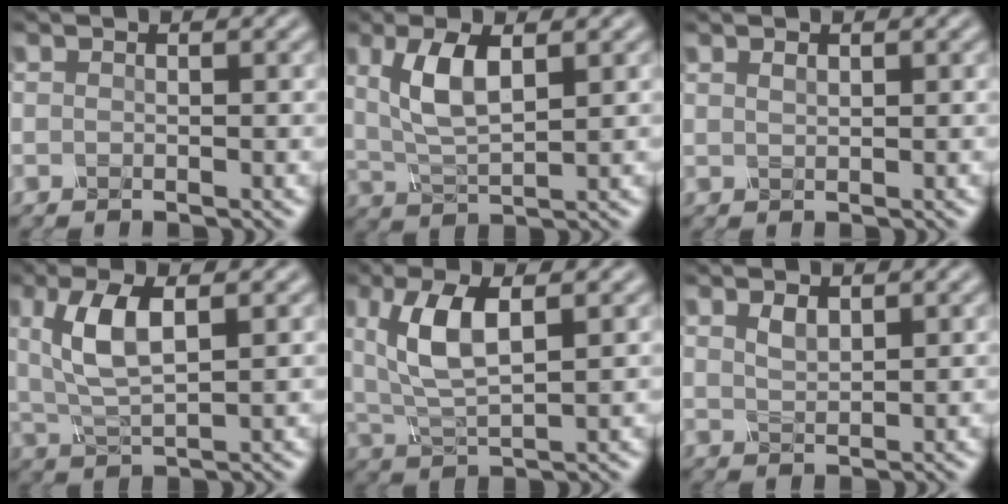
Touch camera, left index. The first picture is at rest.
{"total": 4.7, "force": [1.6, 1.5, 4.1], "torque": [-0.092, 0.004, 0.033]}
{"total": 0.7, "force": [0.6, 0.1, 0.3], "torque": [-0.012, 0.004, 0.015]}
{"total": 5.2, "force": [1.7, 1.7, 4.6], "torque": [-0.102, 0.005, 0.035]}
{"total": 5.7, "force": [1.9, 2.0, 5.1], "torque": [-0.111, 0.004, 0.039]}
{"total": 1.5, "force": [1.1, 0.5, 0.8], "torque": [-0.022, 0.003, 0.025]}